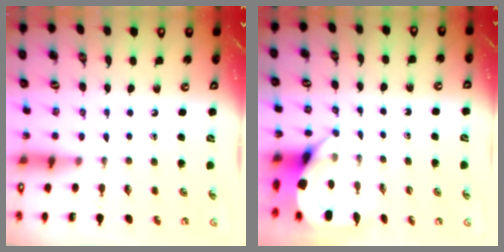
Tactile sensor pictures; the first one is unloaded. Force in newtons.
{"total": 4.0, "press": 4.0, "slide": 0.2}